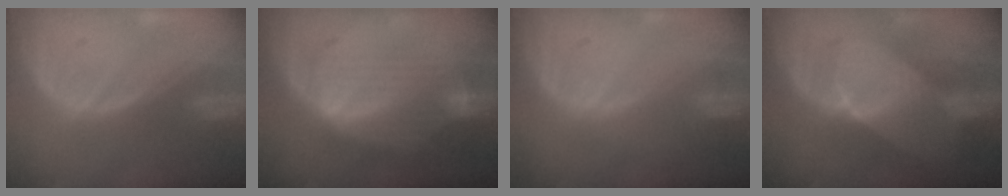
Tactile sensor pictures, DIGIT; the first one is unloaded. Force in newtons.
{"total": 7.8, "press": 7.5, "slide": 2.2}
{"total": 0.0}
{"total": 7.4, "press": 6.6, "slide": 3.3}